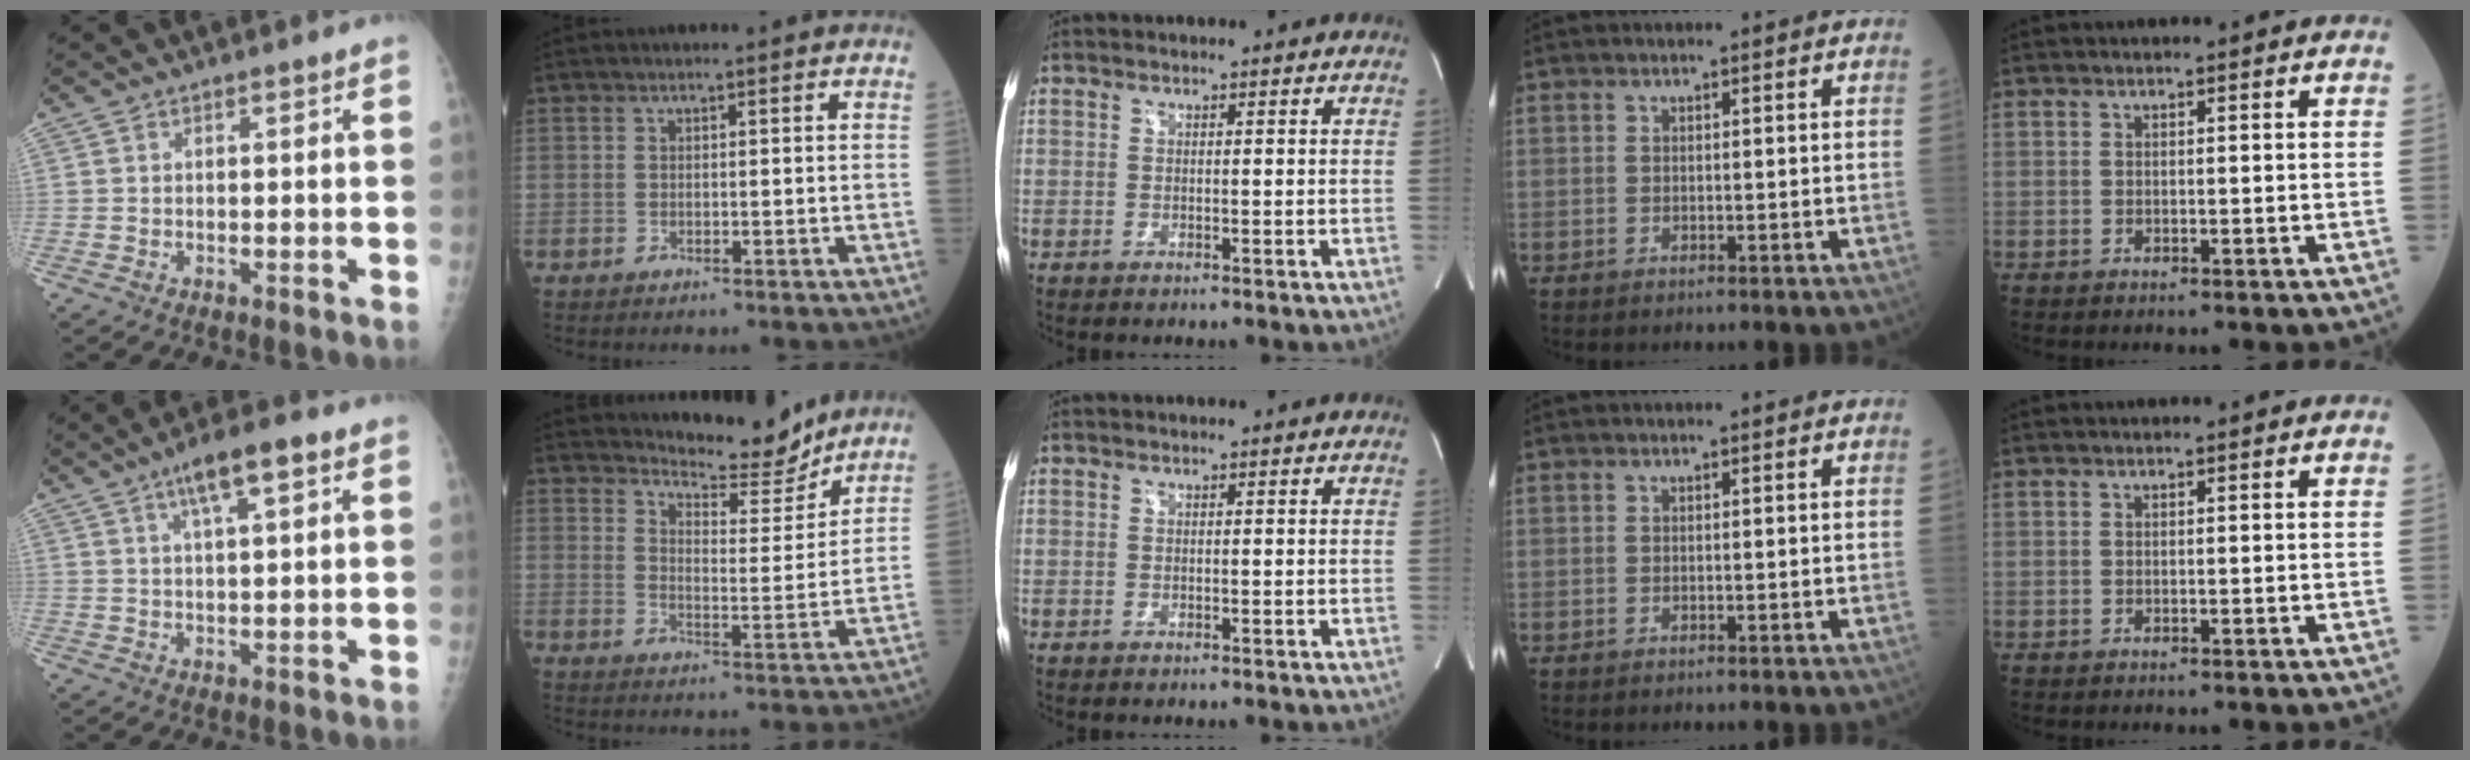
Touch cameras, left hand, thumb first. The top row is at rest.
{"thumb": {"total": 8.0, "force": [3.9, 2.0, 6.7], "torque": [-0.106, 0.002, 0.061]}, "index": {"total": 8.5, "force": [8.3, 1.2, 1.3], "torque": [-0.030, -0.020, 0.123]}}